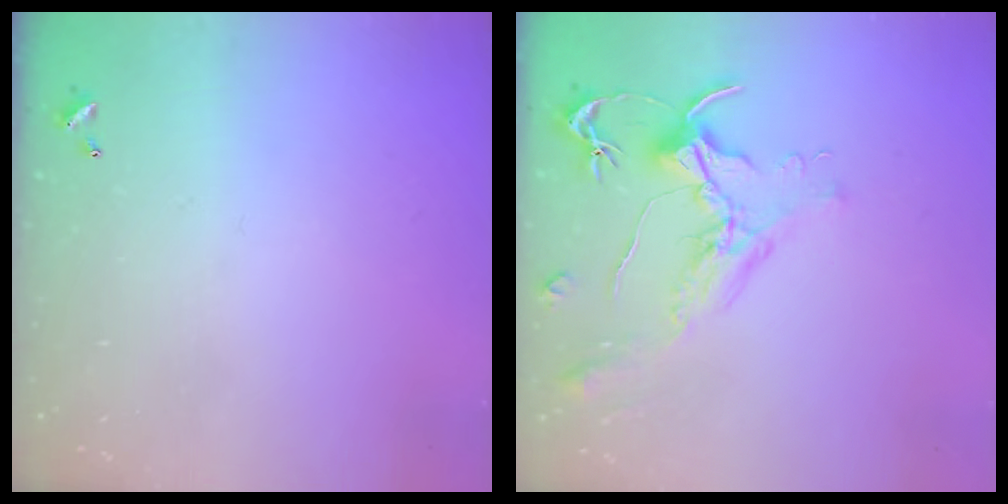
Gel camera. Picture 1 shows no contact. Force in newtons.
{"total": 1.6, "press": 1.4, "slide": 0.7}